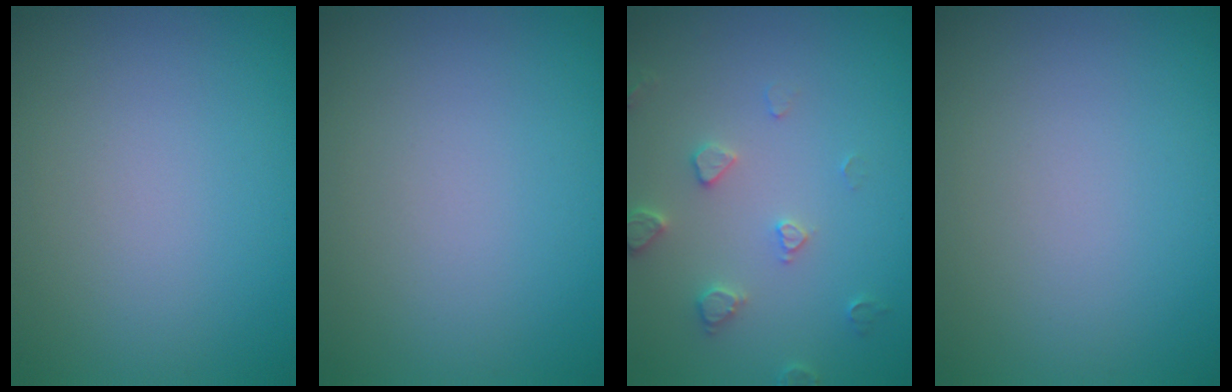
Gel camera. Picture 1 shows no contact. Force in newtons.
{"total": 0.0}
{"total": 2.2, "press": 2.2, "slide": 0.4}
{"total": 0.0}